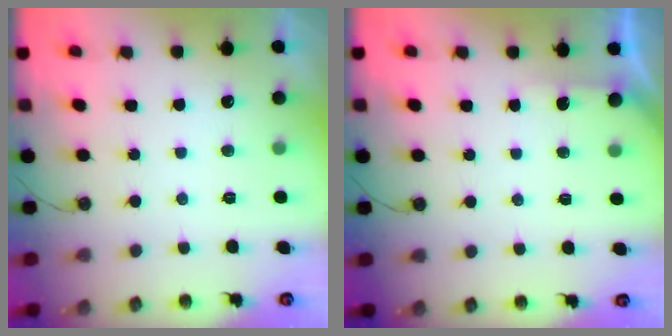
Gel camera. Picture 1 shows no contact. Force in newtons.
{"total": 2.0, "press": 2.0, "slide": 0.3}